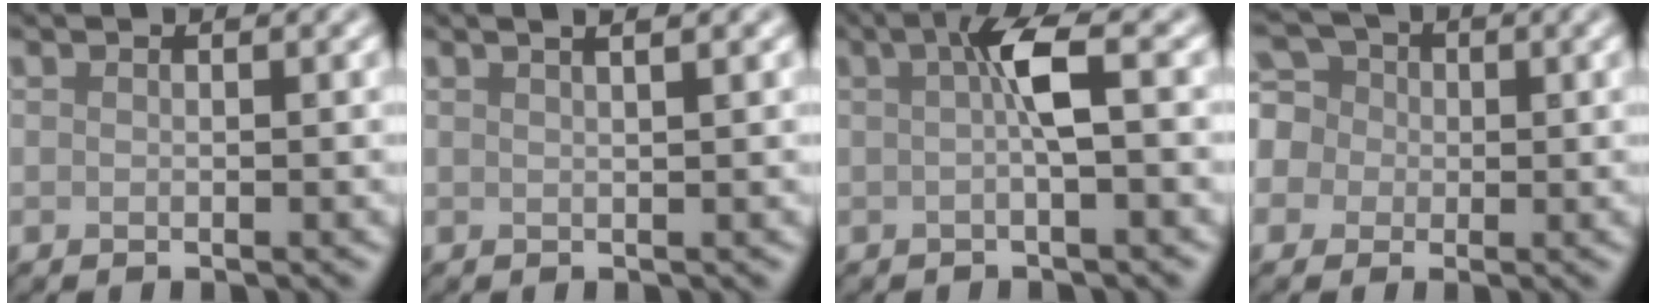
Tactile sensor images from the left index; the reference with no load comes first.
{"total": 4.3, "force": [2.3, 2.0, 3.0], "torque": [-0.010, 0.033, -0.006]}
{"total": 3.2, "force": [0.3, 0.3, 3.2], "torque": [-0.058, 0.004, 0.002]}
{"total": 6.8, "force": [0.4, 6.3, 2.6], "torque": [-0.064, 0.042, -0.035]}